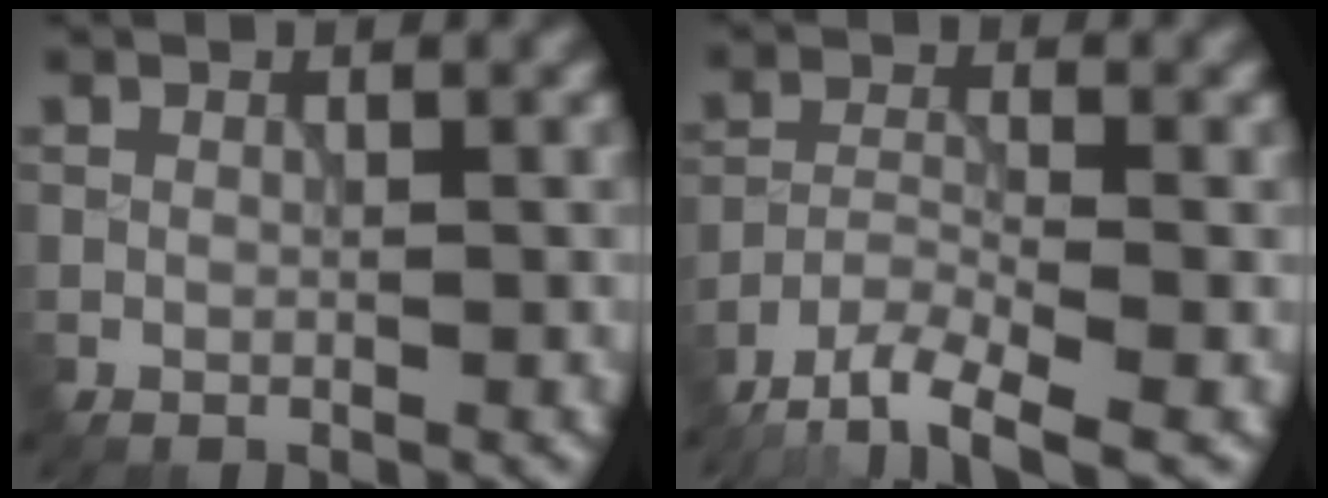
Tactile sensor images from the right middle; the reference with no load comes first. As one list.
[{"total": 6.3, "force": [-4.9, 1.4, 3.7], "torque": [-0.068, -0.012, -0.096]}]